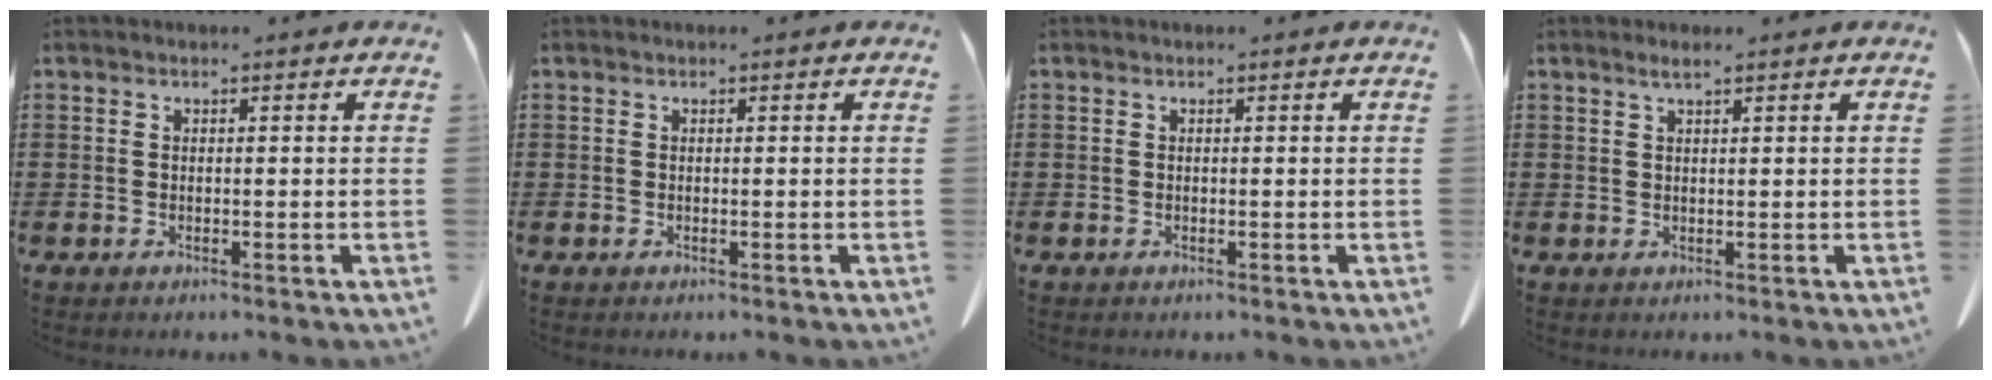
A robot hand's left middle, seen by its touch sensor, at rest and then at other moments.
{"total": 0.0}
{"total": 0.0}
{"total": 1.4, "force": [1.0, 0.0, 1.0], "torque": [-0.021, 0.001, 0.018]}